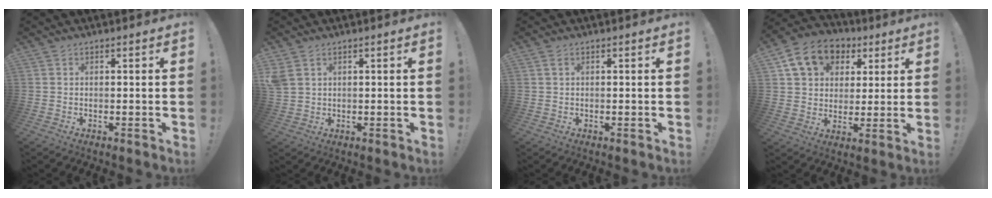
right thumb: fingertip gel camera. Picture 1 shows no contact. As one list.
[{"total": 3.7, "force": [1.9, 2.3, 2.2], "torque": [-0.057, -0.002, 0.038]}, {"total": 0.8, "force": [0.4, 0.3, 0.6], "torque": [-0.014, 0.002, 0.007]}, {"total": 14.2, "force": [6.6, 10.9, 6.3], "torque": [-0.090, -0.023, 0.129]}]